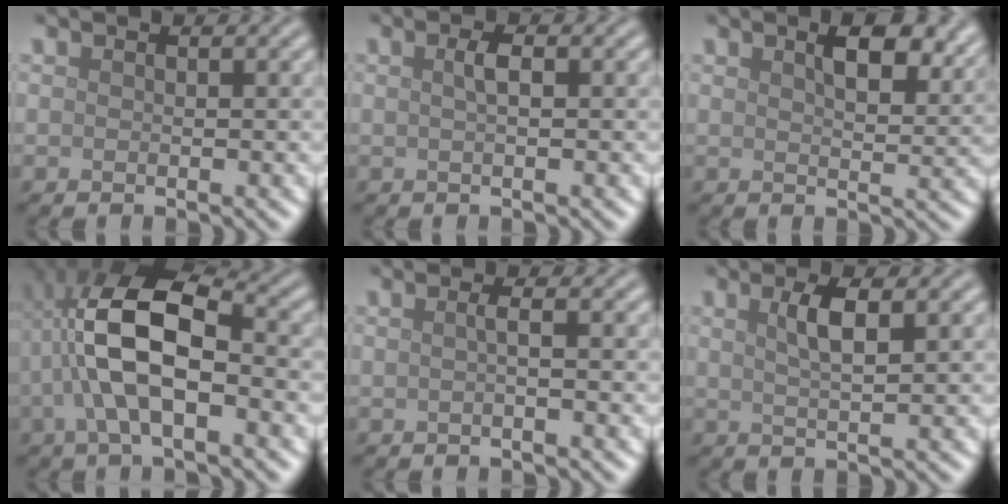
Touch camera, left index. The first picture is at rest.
{"total": 1.4, "force": [0.3, 0.3, 1.3], "torque": [-0.025, 0.006, 0.004]}
{"total": 5.0, "force": [2.8, 1.9, 3.7], "torque": [-0.055, 0.001, 0.041]}
{"total": 9.1, "force": [-1.1, 3.9, 8.1], "torque": [-0.164, 0.018, -0.023]}
{"total": 1.3, "force": [0.0, 0.4, 1.2], "torque": [-0.015, 0.000, -0.007]}
{"total": 2.8, "force": [1.1, 0.7, 2.5], "torque": [-0.042, 0.005, 0.018]}